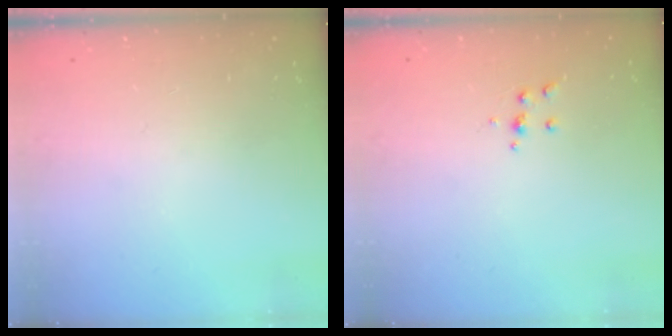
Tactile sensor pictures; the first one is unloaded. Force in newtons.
{"total": 4.0, "press": 3.9, "slide": 0.9}